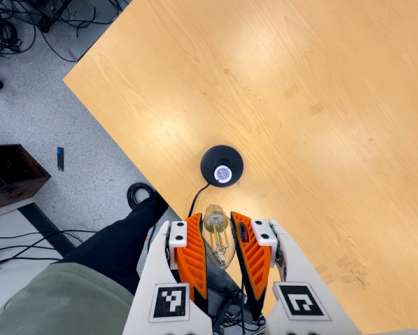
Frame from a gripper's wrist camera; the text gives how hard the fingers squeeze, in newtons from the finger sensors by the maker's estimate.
{"total": 22.0, "left": 24.7, "right": 19.4}